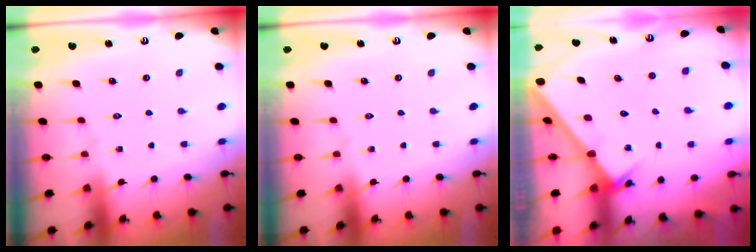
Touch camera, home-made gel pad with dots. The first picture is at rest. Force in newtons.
{"total": 0.0}
{"total": 2.6, "press": 2.6, "slide": 0.1}